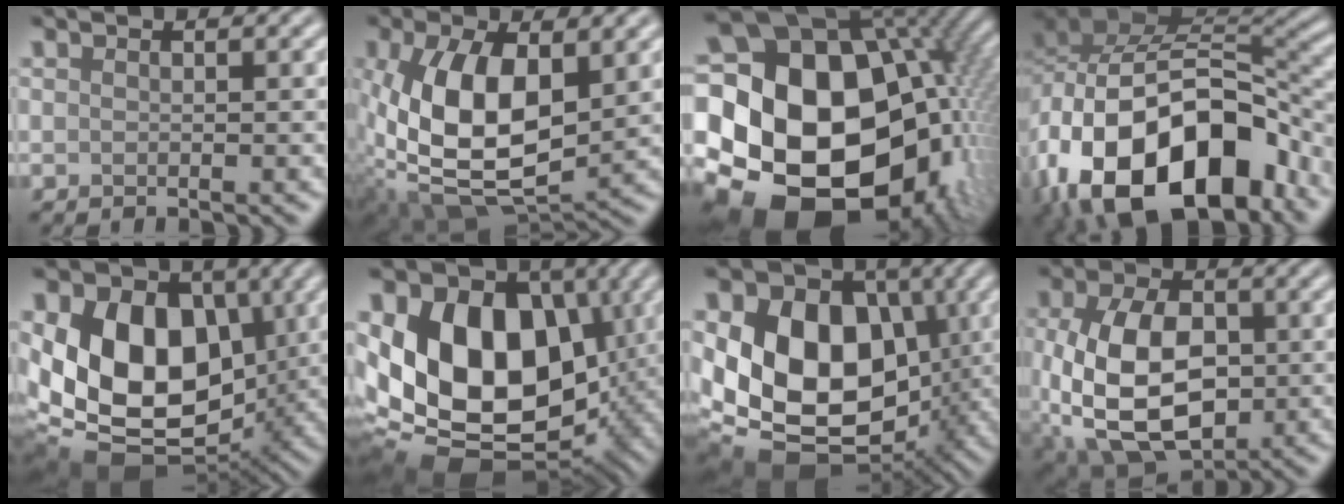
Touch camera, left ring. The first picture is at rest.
{"total": 11.5, "force": [0.7, 6.3, 9.6], "torque": [-0.202, -0.007, 0.019]}
{"total": 24.3, "force": [-3.2, 18.7, 15.2], "torque": [-0.262, 0.000, -0.097]}
{"total": 17.7, "force": [-7.3, 10.6, 12.1], "torque": [-0.210, -0.025, -0.107]}
{"total": 15.6, "force": [1.4, 11.0, 10.9], "torque": [-0.171, -0.001, 0.023]}
{"total": 17.9, "force": [0.7, 12.8, 12.5], "torque": [-0.204, -0.008, 0.016]}
{"total": 17.3, "force": [0.3, 12.9, 11.5], "torque": [-0.177, 0.005, 0.000]}
{"total": 11.8, "force": [-1.5, 7.4, 9.0], "torque": [-0.191, -0.013, -0.028]}